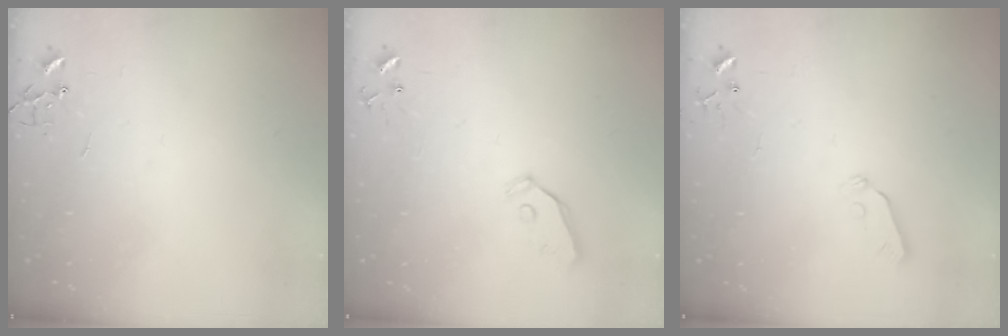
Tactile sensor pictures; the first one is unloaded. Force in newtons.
{"total": 4.9, "press": 4.9, "slide": 0.2}
{"total": 4.3, "press": 4.3, "slide": 0.7}